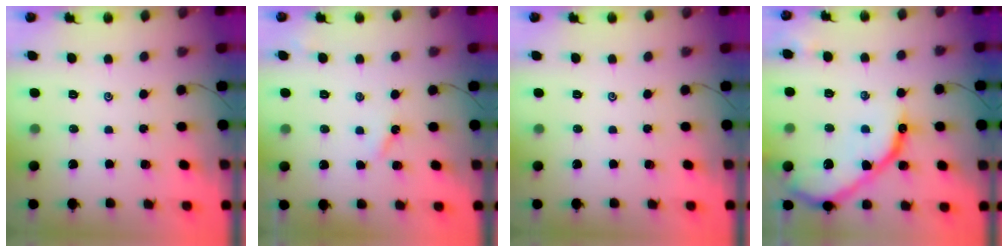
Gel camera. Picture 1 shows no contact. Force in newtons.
{"total": 2.9, "press": 2.8, "slide": 0.3}
{"total": 0.0}
{"total": 17.2, "press": 17.1, "slide": 1.6}